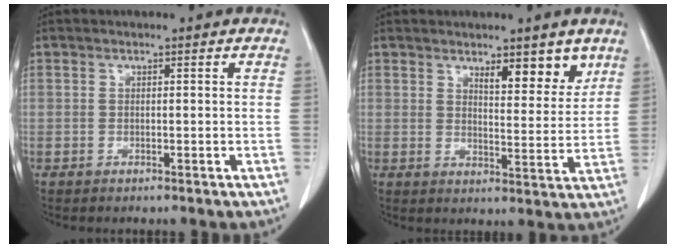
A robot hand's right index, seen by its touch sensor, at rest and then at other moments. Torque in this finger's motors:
{"motor_torque": [0.06, 0.40, 0.15, 0.01]}